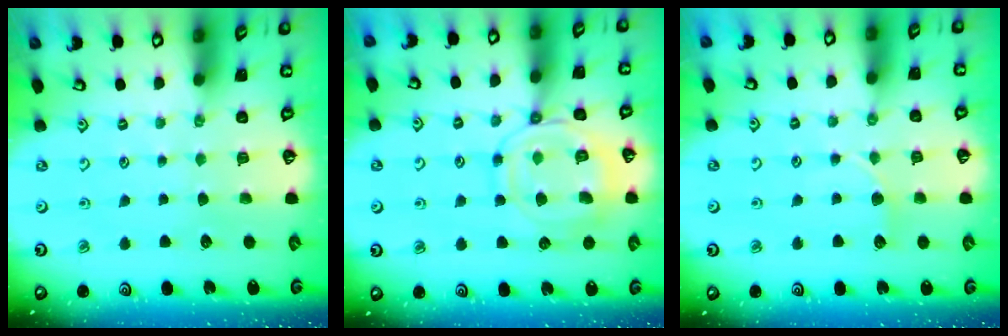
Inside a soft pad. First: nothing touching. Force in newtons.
{"total": 12.7, "press": 12.6, "slide": 1.1}
{"total": 5.2, "press": 5.1, "slide": 0.6}